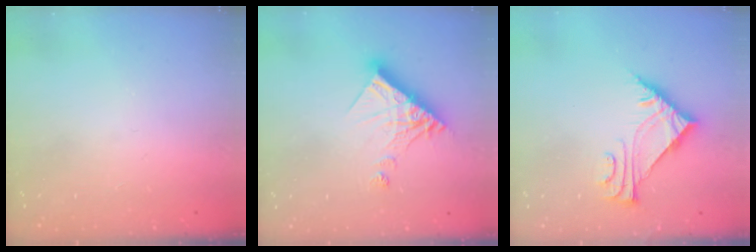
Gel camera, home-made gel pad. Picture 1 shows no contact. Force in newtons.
{"total": 12.7, "press": 12.6, "slide": 1.2}
{"total": 7.1, "press": 7.1, "slide": 0.4}